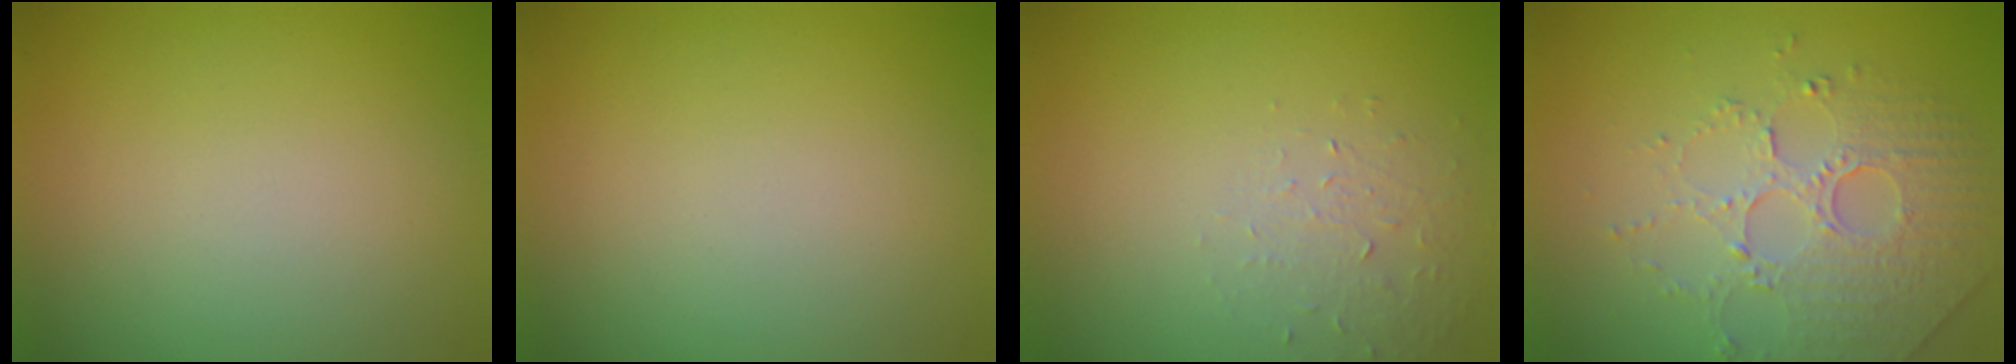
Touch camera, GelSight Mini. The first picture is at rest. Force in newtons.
{"total": 0.0}
{"total": 1.3, "press": 0.6, "slide": 1.2}
{"total": 5.0, "press": 3.5, "slide": 3.6}